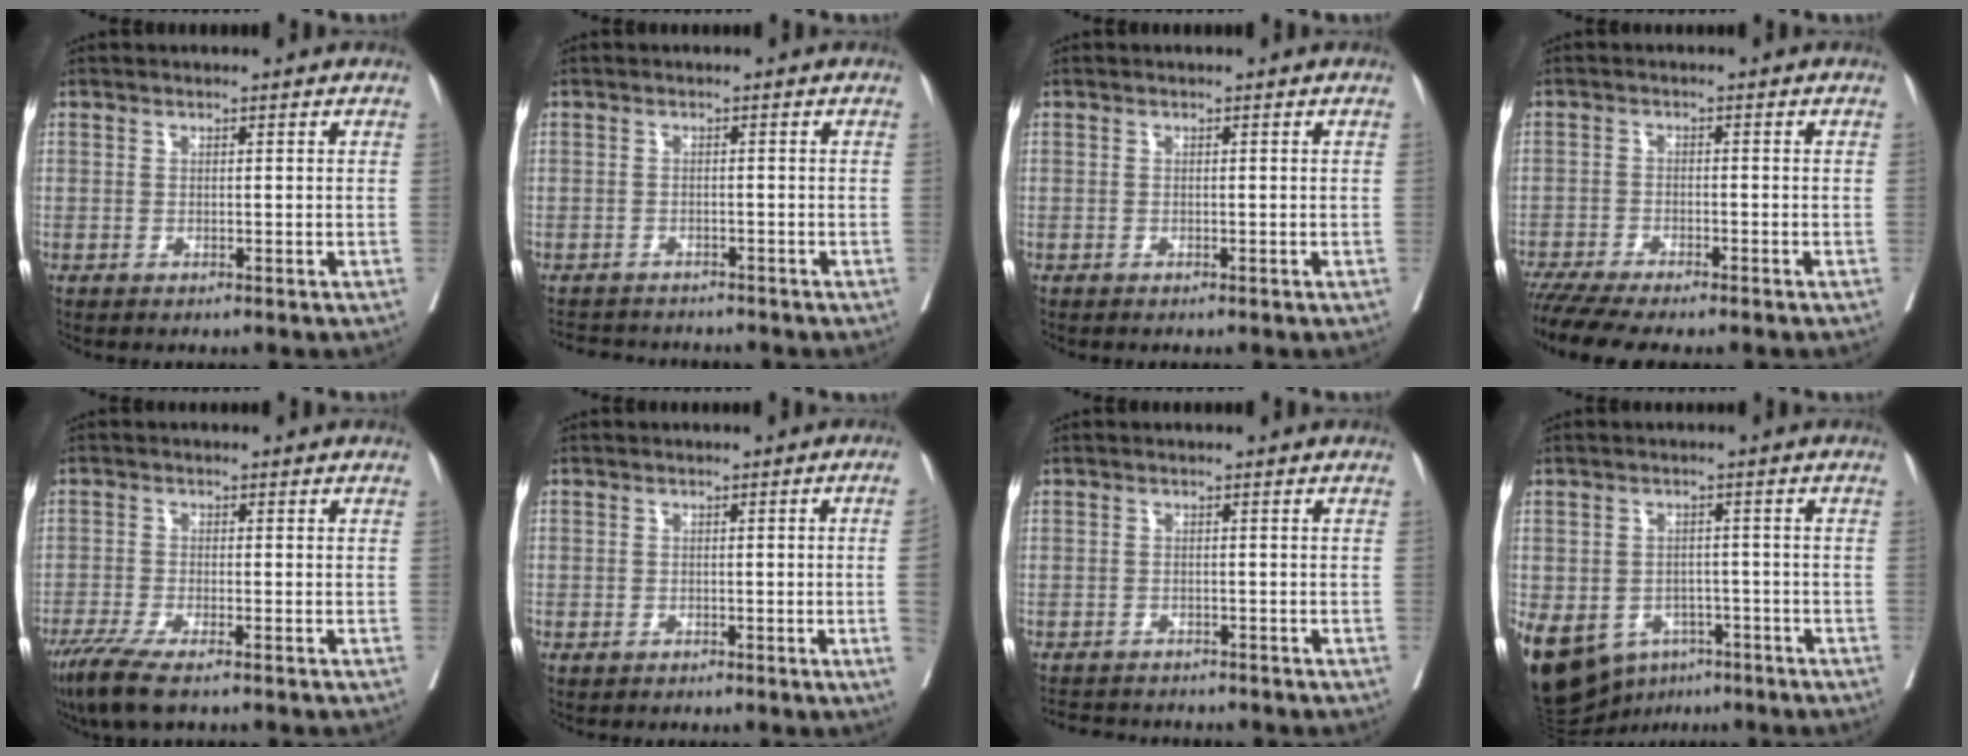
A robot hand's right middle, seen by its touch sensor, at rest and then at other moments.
{"total": 5.8, "force": [-5.5, 1.4, 1.0], "torque": [-0.007, -0.005, -0.078]}
{"total": 0.0}
{"total": 8.7, "force": [-7.4, 0.5, 4.5], "torque": [-0.064, -0.013, -0.116]}
{"total": 6.0, "force": [-4.2, 0.4, 4.2], "torque": [-0.076, -0.018, -0.072]}
{"total": 2.5, "force": [-0.5, -0.1, 2.5], "torque": [-0.032, 0.004, -0.005]}
{"total": 5.4, "force": [-5.1, 1.5, 1.0], "torque": [-0.007, -0.007, -0.073]}
{"total": 20.0, "force": [-9.7, 14.8, 9.4], "torque": [-0.281, -0.014, -0.128]}